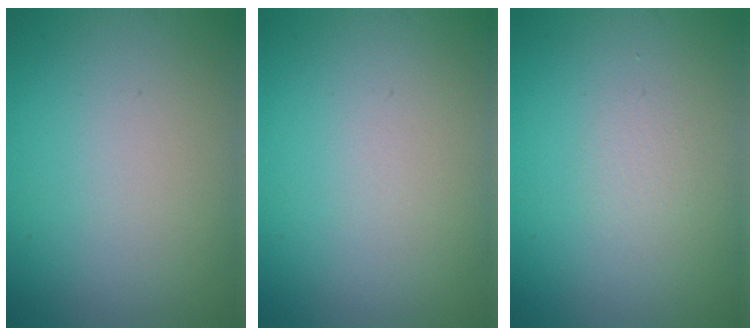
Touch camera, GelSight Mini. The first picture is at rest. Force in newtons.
{"total": 0.0}
{"total": 0.7, "press": 0.7, "slide": 0.0}